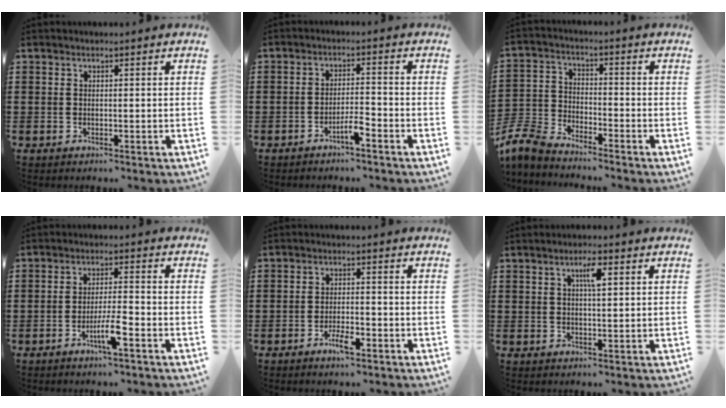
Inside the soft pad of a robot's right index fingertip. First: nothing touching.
{"total": 3.6, "force": [-2.6, 0.3, 2.6], "torque": [-0.053, 0.001, -0.049]}
{"total": 6.2, "force": [-6.0, 1.0, 1.5], "torque": [-0.057, -0.004, -0.125]}
{"total": 5.1, "force": [-2.5, 0.5, 4.4], "torque": [-0.086, -0.009, -0.046]}
{"total": 3.8, "force": [-2.2, 0.9, 2.9], "torque": [-0.062, -0.003, -0.044]}
{"total": 3.3, "force": [1.1, 0.8, 3.0], "torque": [-0.054, 0.007, 0.014]}